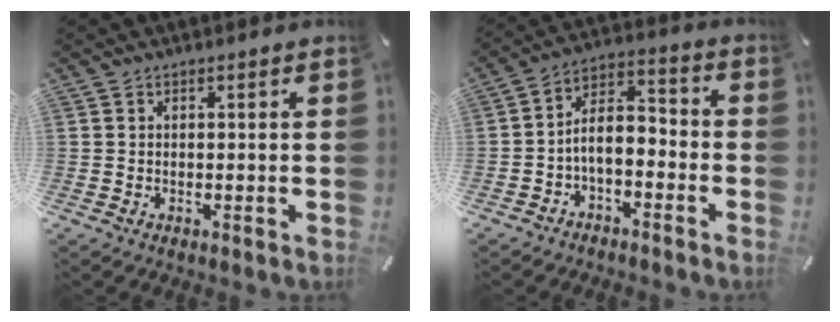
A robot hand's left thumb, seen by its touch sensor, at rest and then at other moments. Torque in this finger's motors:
{"motor_torque": [-0.17, 1.22, 0.53, -0.16, 0.10]}